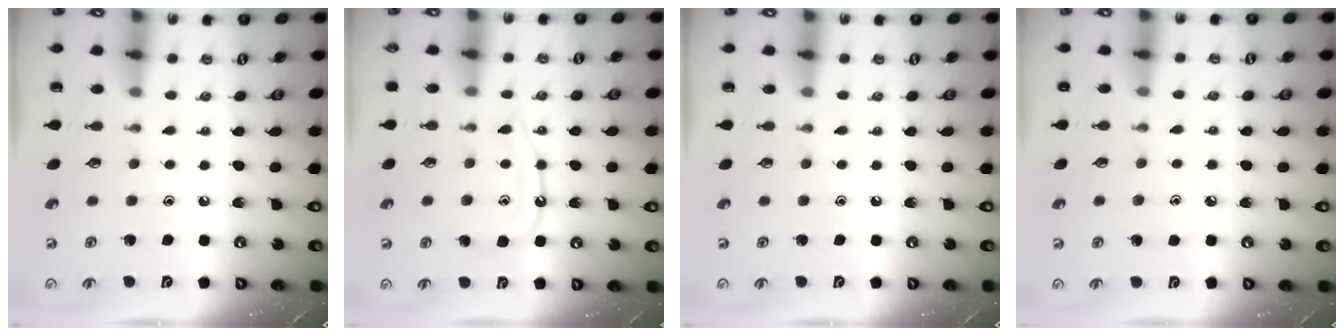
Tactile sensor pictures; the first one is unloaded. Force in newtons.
{"total": 10.8, "press": 10.7, "slide": 1.1}
{"total": 0.0}
{"total": 3.7, "press": 3.6, "slide": 0.5}